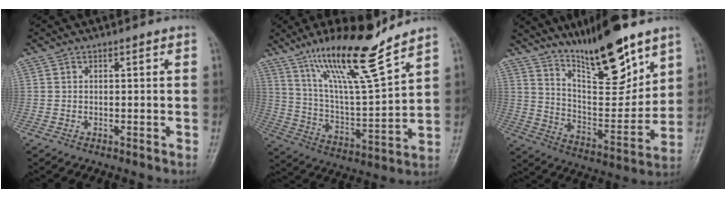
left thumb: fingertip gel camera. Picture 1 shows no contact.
{"total": 17.4, "force": [12.8, 1.8, 11.8], "torque": [-0.192, -0.071, 0.235]}
{"total": 16.8, "force": [12.4, 4.1, 10.7], "torque": [-0.142, -0.081, 0.223]}